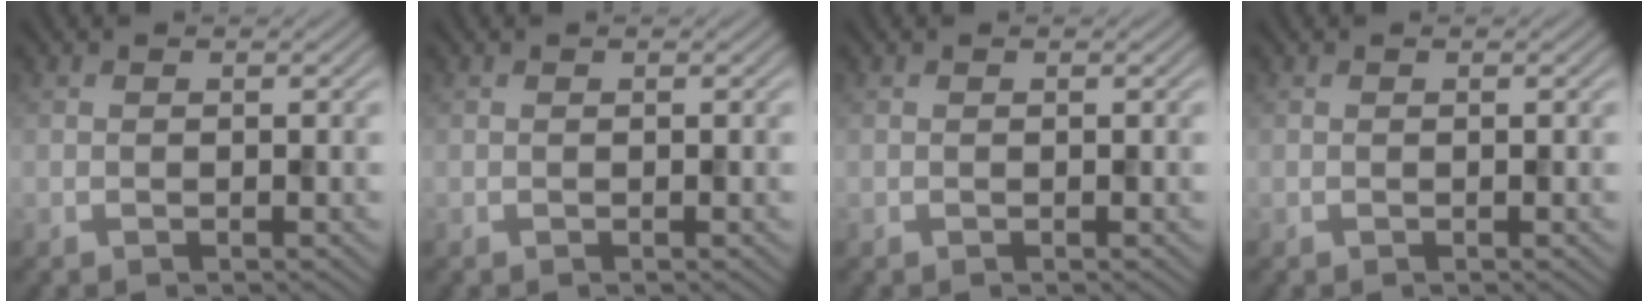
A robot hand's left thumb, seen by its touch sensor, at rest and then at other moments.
{"total": 0.0}
{"total": 0.0}
{"total": 0.0}